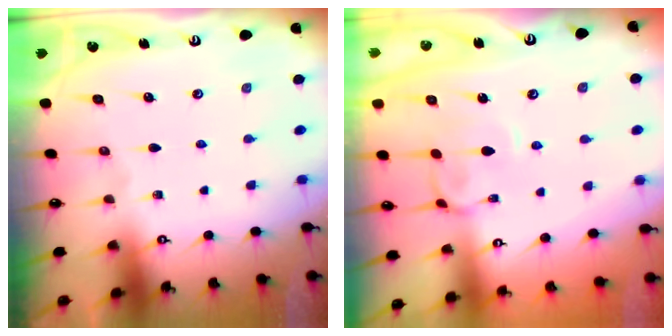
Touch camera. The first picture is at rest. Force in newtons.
{"total": 2.3, "press": 2.2, "slide": 0.6}